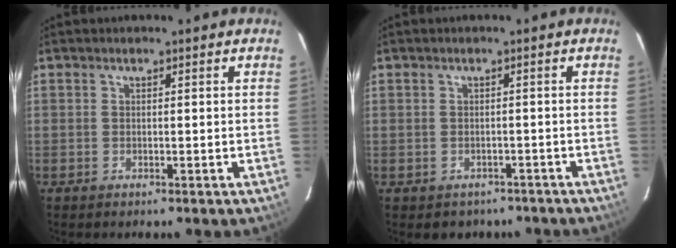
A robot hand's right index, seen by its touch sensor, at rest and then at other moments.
{"total": 4.2, "force": [-2.7, 3.2, 0.6], "torque": [-0.001, 0.017, -0.024]}